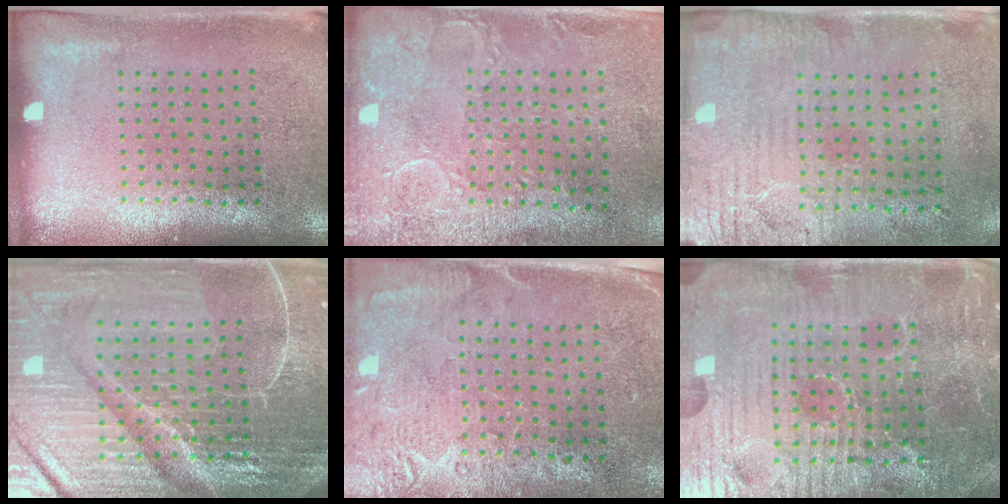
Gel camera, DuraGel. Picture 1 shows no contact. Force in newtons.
{"total": 2.9, "press": 2.3, "slide": 1.8}
{"total": 3.3, "press": 2.7, "slide": 1.9}
{"total": 6.9, "press": 6.0, "slide": 3.4}
{"total": 2.7, "press": 2.3, "slide": 1.4}
{"total": 5.3, "press": 5.1, "slide": 1.5}